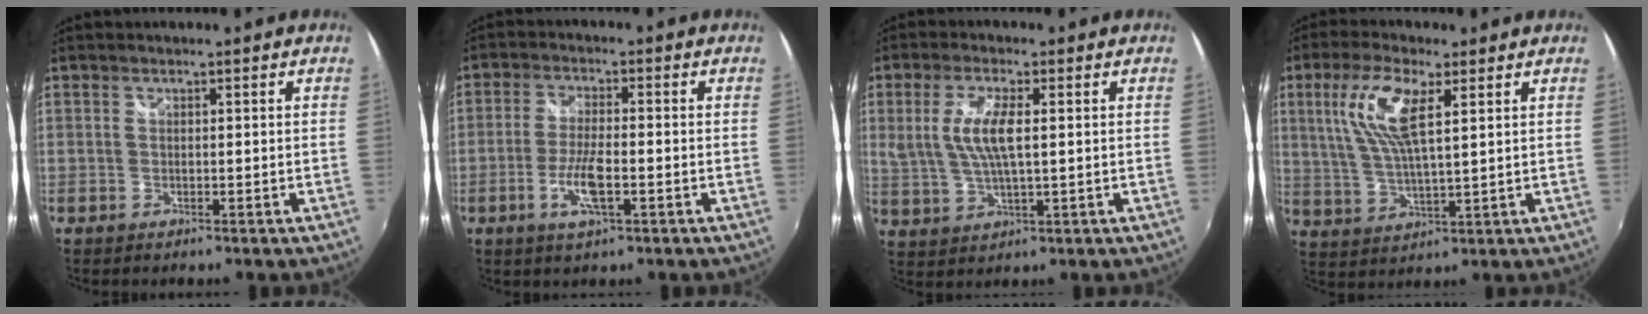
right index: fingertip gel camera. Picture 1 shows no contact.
{"total": 6.5, "force": [-2.4, 1.3, 5.9], "torque": [-0.126, -0.006, -0.047]}
{"total": 7.3, "force": [1.1, 2.0, 7.0], "torque": [-0.144, 0.000, 0.027]}
{"total": 10.4, "force": [3.9, 2.8, 9.2], "torque": [-0.189, 0.008, 0.082]}